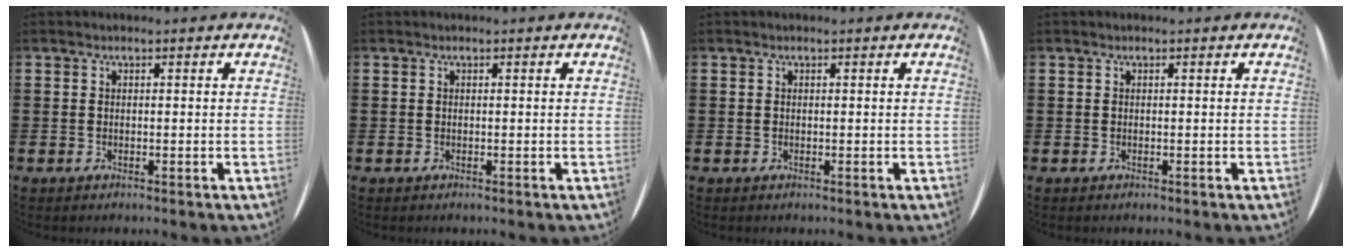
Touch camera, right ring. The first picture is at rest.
{"total": 0.0}
{"total": 0.0}
{"total": 0.0}